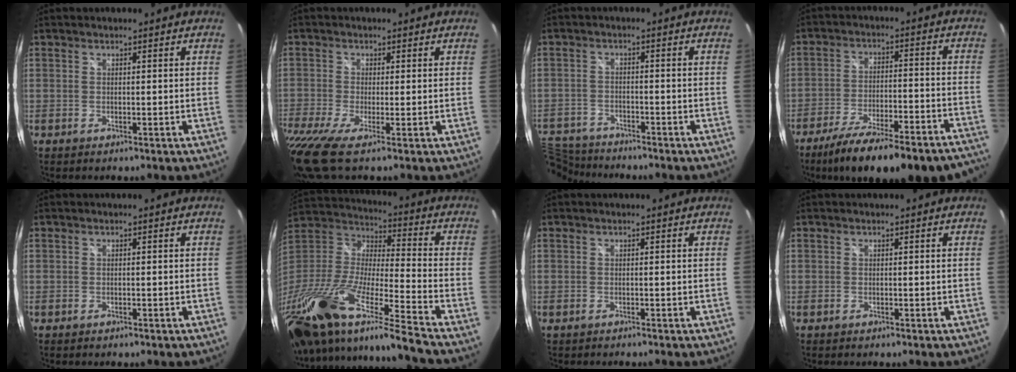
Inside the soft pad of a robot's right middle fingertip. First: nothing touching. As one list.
[{"total": 8.7, "force": [-5.0, 0.6, 7.0], "torque": [-0.164, -0.044, -0.100]}, {"total": 10.3, "force": [-9.2, 3.6, 2.7], "torque": [-0.093, -0.003, -0.169]}, {"total": 25.8, "force": [-21.7, 4.8, 13.1], "torque": [-0.216, -0.045, -0.303]}, {"total": 1.3, "force": [-0.9, 0.6, 0.6], "torque": [-0.011, -0.004, -0.011]}, {"total": 31.3, "force": [-21.7, 3.5, 22.2], "torque": [-0.375, -0.065, -0.382]}, {"total": 0.5, "force": [-0.5, 0.1, 0.1], "torque": [-0.001, -0.001, -0.008]}, {"total": 0.0}]